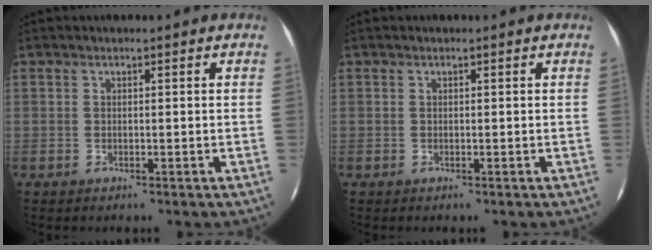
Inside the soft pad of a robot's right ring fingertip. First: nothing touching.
{"total": 0.0}